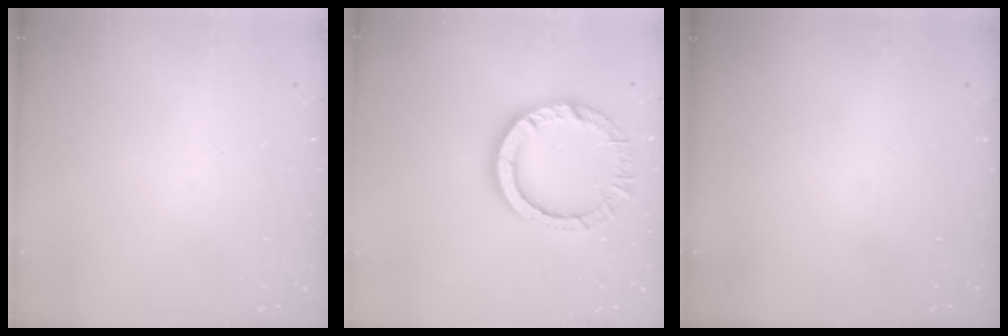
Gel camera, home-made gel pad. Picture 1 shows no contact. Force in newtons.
{"total": 12.7, "press": 12.6, "slide": 0.9}
{"total": 0.0}